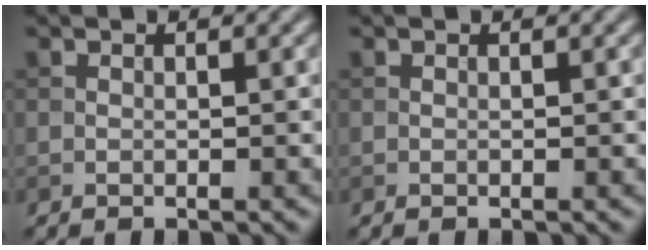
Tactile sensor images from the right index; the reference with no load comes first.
{"total": 0.0}